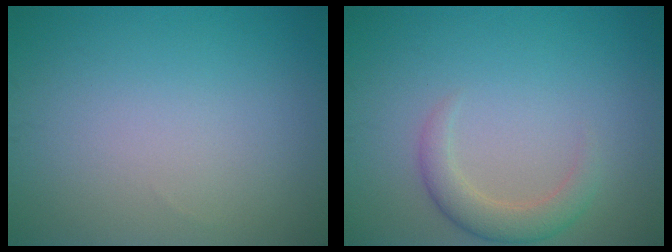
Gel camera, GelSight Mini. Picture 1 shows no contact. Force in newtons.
{"total": 2.7, "press": 2.7, "slide": 0.2}